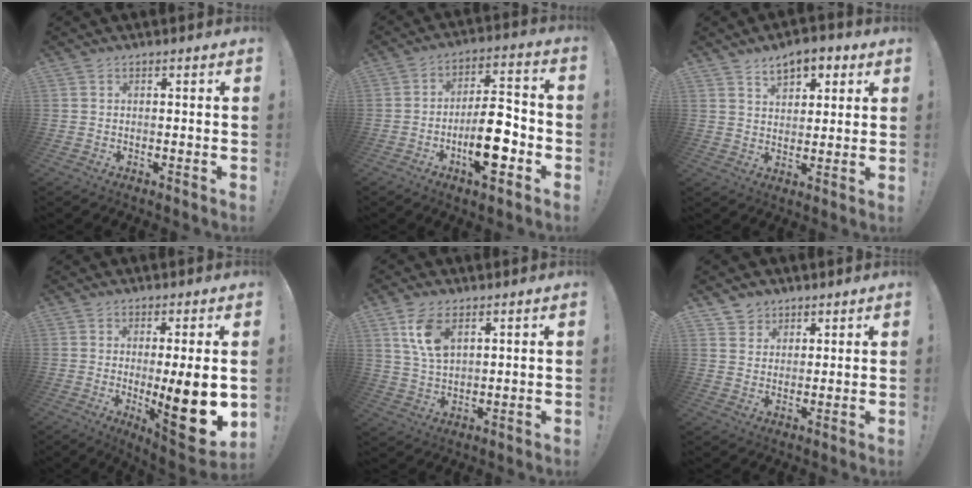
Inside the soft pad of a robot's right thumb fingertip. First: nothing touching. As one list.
[{"total": 15.6, "force": [-5.9, 5.8, 13.2], "torque": [-0.213, 0.028, -0.094]}, {"total": 8.3, "force": [4.9, 5.2, 4.2], "torque": [-0.061, -0.013, 0.090]}, {"total": 15.3, "force": [-1.6, 2.5, 15.0], "torque": [-0.202, -0.016, -0.014]}, {"total": 9.0, "force": [4.5, 4.9, 6.1], "torque": [-0.114, -0.011, 0.085]}, {"total": 5.0, "force": [3.5, 3.6, -0.1], "torque": [0.001, -0.025, 0.067]}]